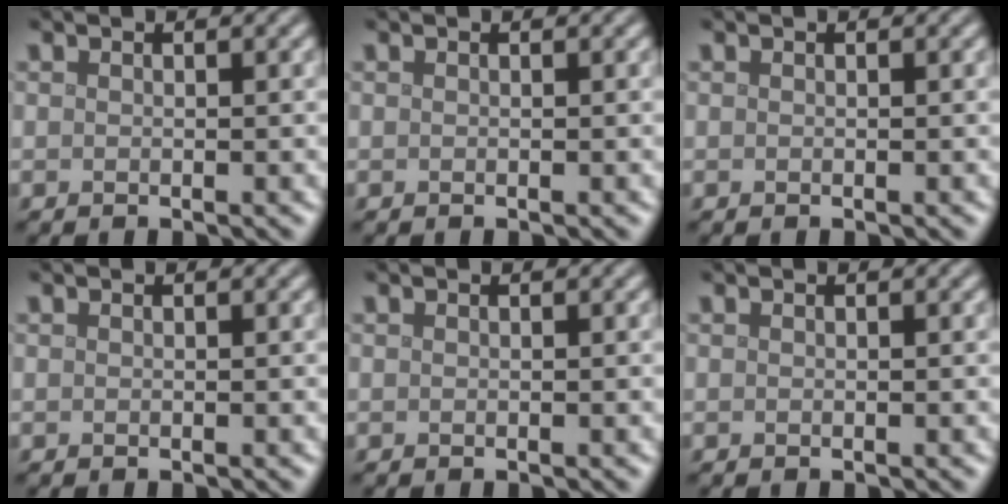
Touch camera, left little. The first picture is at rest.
{"total": 0.0}
{"total": 0.0}
{"total": 0.0}
{"total": 0.0}
{"total": 0.0}